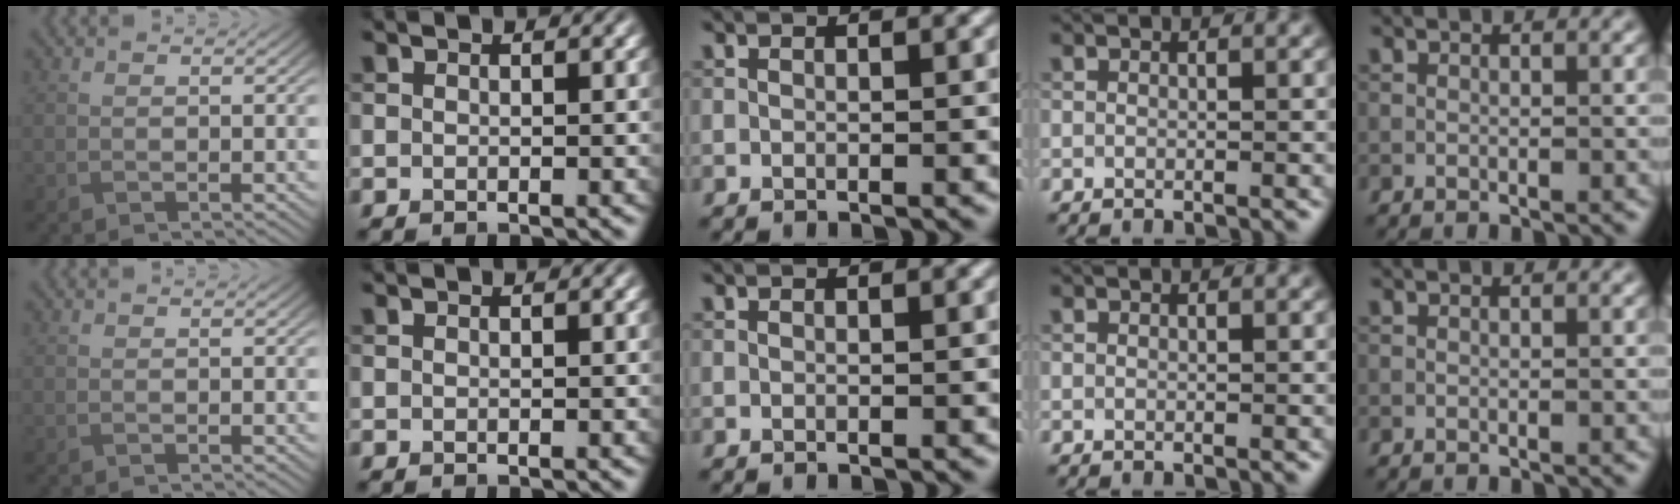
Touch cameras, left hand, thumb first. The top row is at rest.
{}